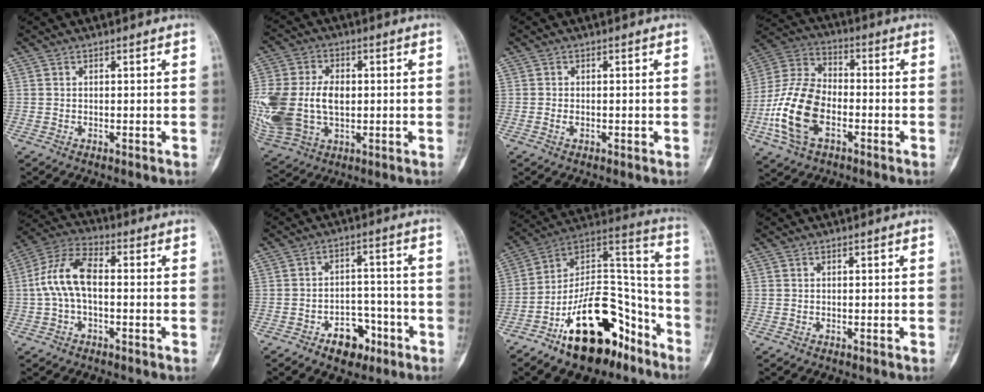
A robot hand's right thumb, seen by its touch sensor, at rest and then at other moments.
{"total": 20.9, "force": [-0.6, 14.2, 15.3], "torque": [-0.367, 0.003, 0.009]}
{"total": 1.0, "force": [-0.3, 0.8, 0.6], "torque": [-0.013, 0.003, -0.008]}
{"total": 16.1, "force": [-4.9, 9.8, 11.8], "torque": [-0.239, 0.027, -0.099]}
{"total": 9.8, "force": [-0.4, 5.1, 8.4], "torque": [-0.177, 0.035, -0.015]}
{"total": 8.0, "force": [-4.5, 5.2, 4.1], "torque": [-0.028, 0.044, -0.065]}
{"total": 24.5, "force": [-14.2, 12.4, 15.6], "torque": [-0.211, 0.113, -0.229]}
{"total": 0.0}